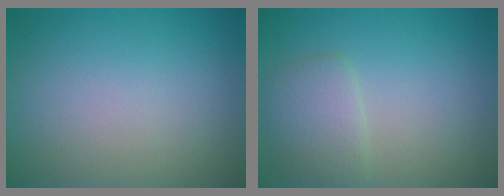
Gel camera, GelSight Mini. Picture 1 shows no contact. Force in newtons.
{"total": 2.7, "press": 2.7, "slide": 0.1}